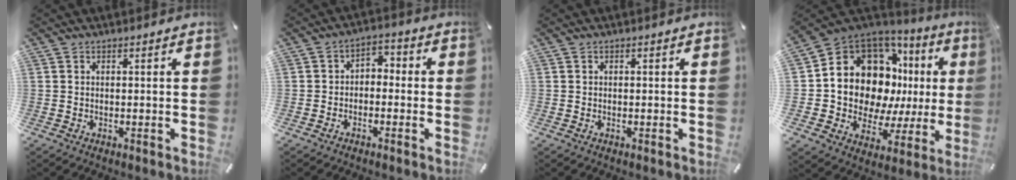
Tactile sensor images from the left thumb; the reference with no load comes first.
{"total": 3.8, "force": [-2.7, 2.4, 1.3], "torque": [-0.021, 0.019, -0.055]}
{"total": 0.0}
{"total": 16.2, "force": [4.8, 12.5, 9.2], "torque": [-0.152, -0.060, 0.095]}